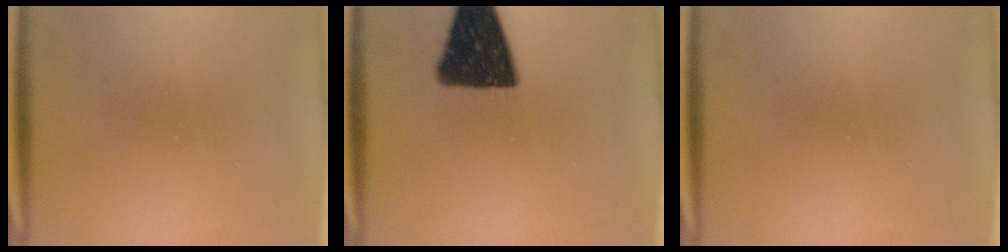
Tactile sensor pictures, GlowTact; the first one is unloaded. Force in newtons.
{"total": 15.4}
{"total": 0.0}